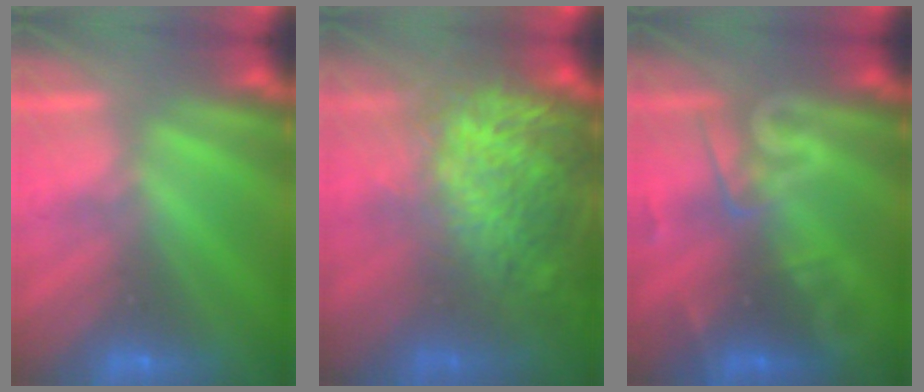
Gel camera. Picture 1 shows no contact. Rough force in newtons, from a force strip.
{"total": 10.4}
{"total": 2.8}